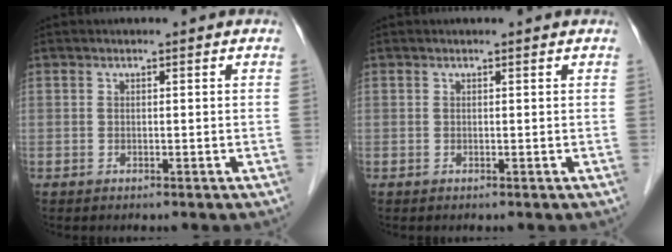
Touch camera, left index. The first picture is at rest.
{"total": 0.0}